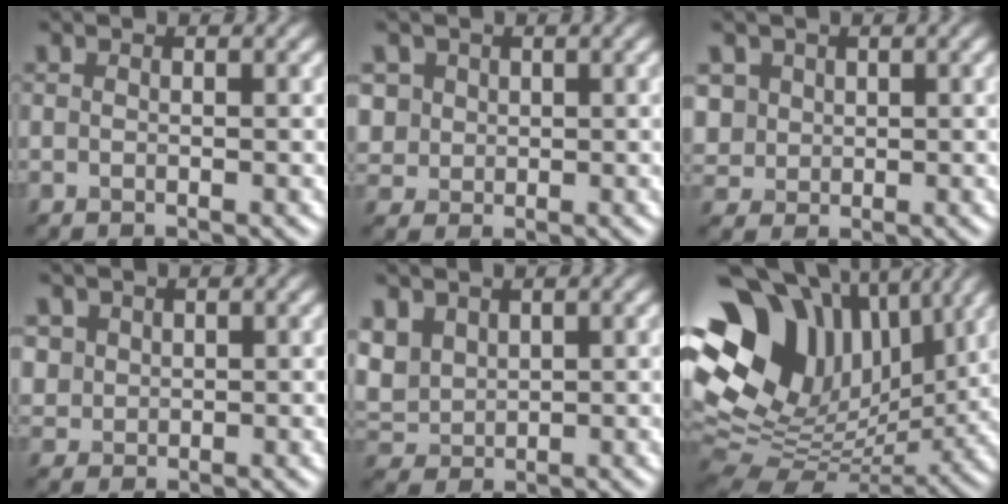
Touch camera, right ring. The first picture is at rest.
{"total": 2.3, "force": [1.4, 1.8, -0.2], "torque": [-0.016, 0.010, 0.045]}
{"total": 2.0, "force": [1.2, 1.6, -0.3], "torque": [-0.020, 0.007, 0.052]}
{"total": 1.4, "force": [0.9, 0.8, -0.8], "torque": [0.005, -0.001, 0.041]}
{"total": 2.5, "force": [1.8, 1.7, 0.5], "torque": [-0.038, 0.009, 0.055]}
{"total": 16.0, "force": [6.4, 10.8, 9.9], "torque": [-0.226, 0.035, 0.145]}